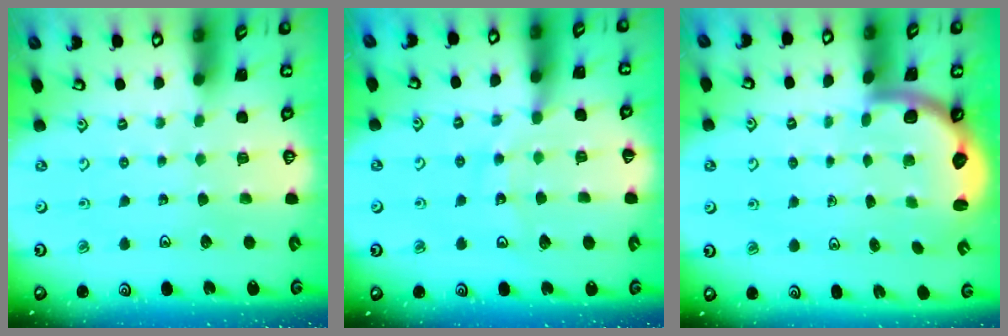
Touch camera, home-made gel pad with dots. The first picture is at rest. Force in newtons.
{"total": 11.9, "press": 11.8, "slide": 1.2}
{"total": 2.6, "press": 2.3, "slide": 1.2}